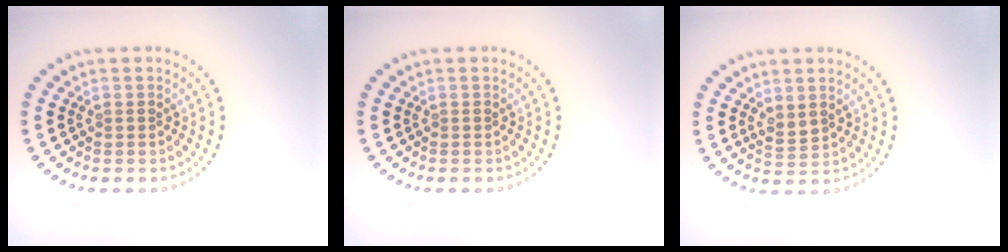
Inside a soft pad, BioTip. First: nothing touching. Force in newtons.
{"total": 0.0}
{"total": 1.4, "press": 1.3, "slide": 0.6}